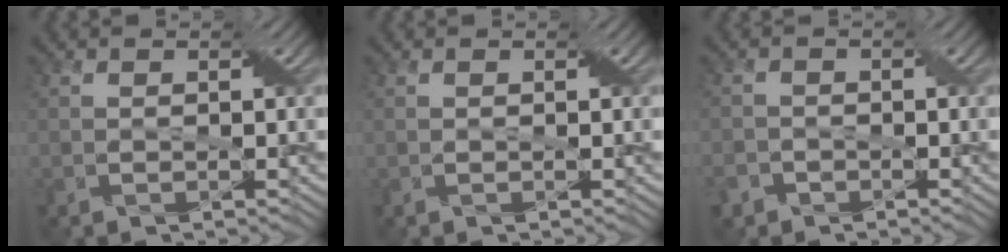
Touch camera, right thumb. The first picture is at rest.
{"total": 0.0}
{"total": 2.9, "force": [-2.0, 2.0, 0.6], "torque": [-0.013, 0.002, -0.039]}